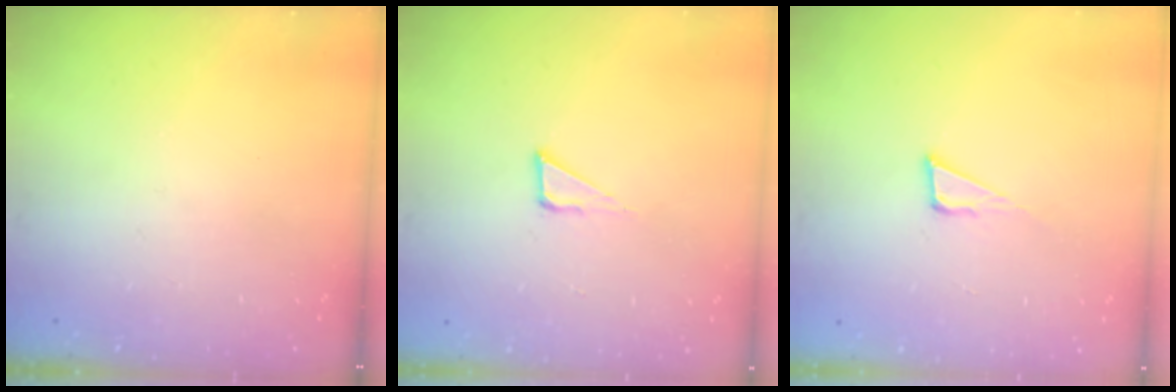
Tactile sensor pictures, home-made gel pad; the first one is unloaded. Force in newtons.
{"total": 4.8, "press": 4.8, "slide": 0.4}
{"total": 6.1, "press": 5.5, "slide": 2.7}